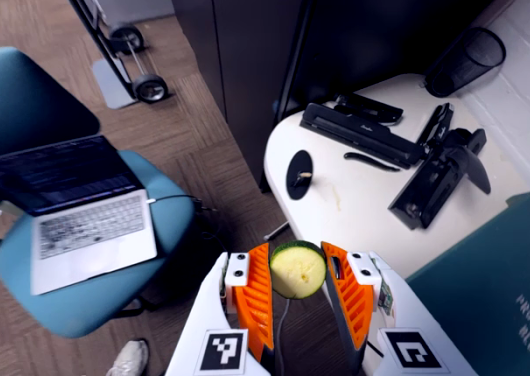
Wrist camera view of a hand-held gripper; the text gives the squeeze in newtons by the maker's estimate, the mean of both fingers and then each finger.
{"total": 10.2, "left": 10.6, "right": 9.8}